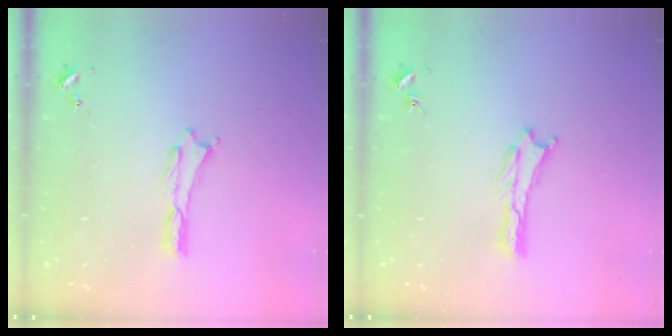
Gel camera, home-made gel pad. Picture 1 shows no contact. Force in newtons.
{"total": 0.0}